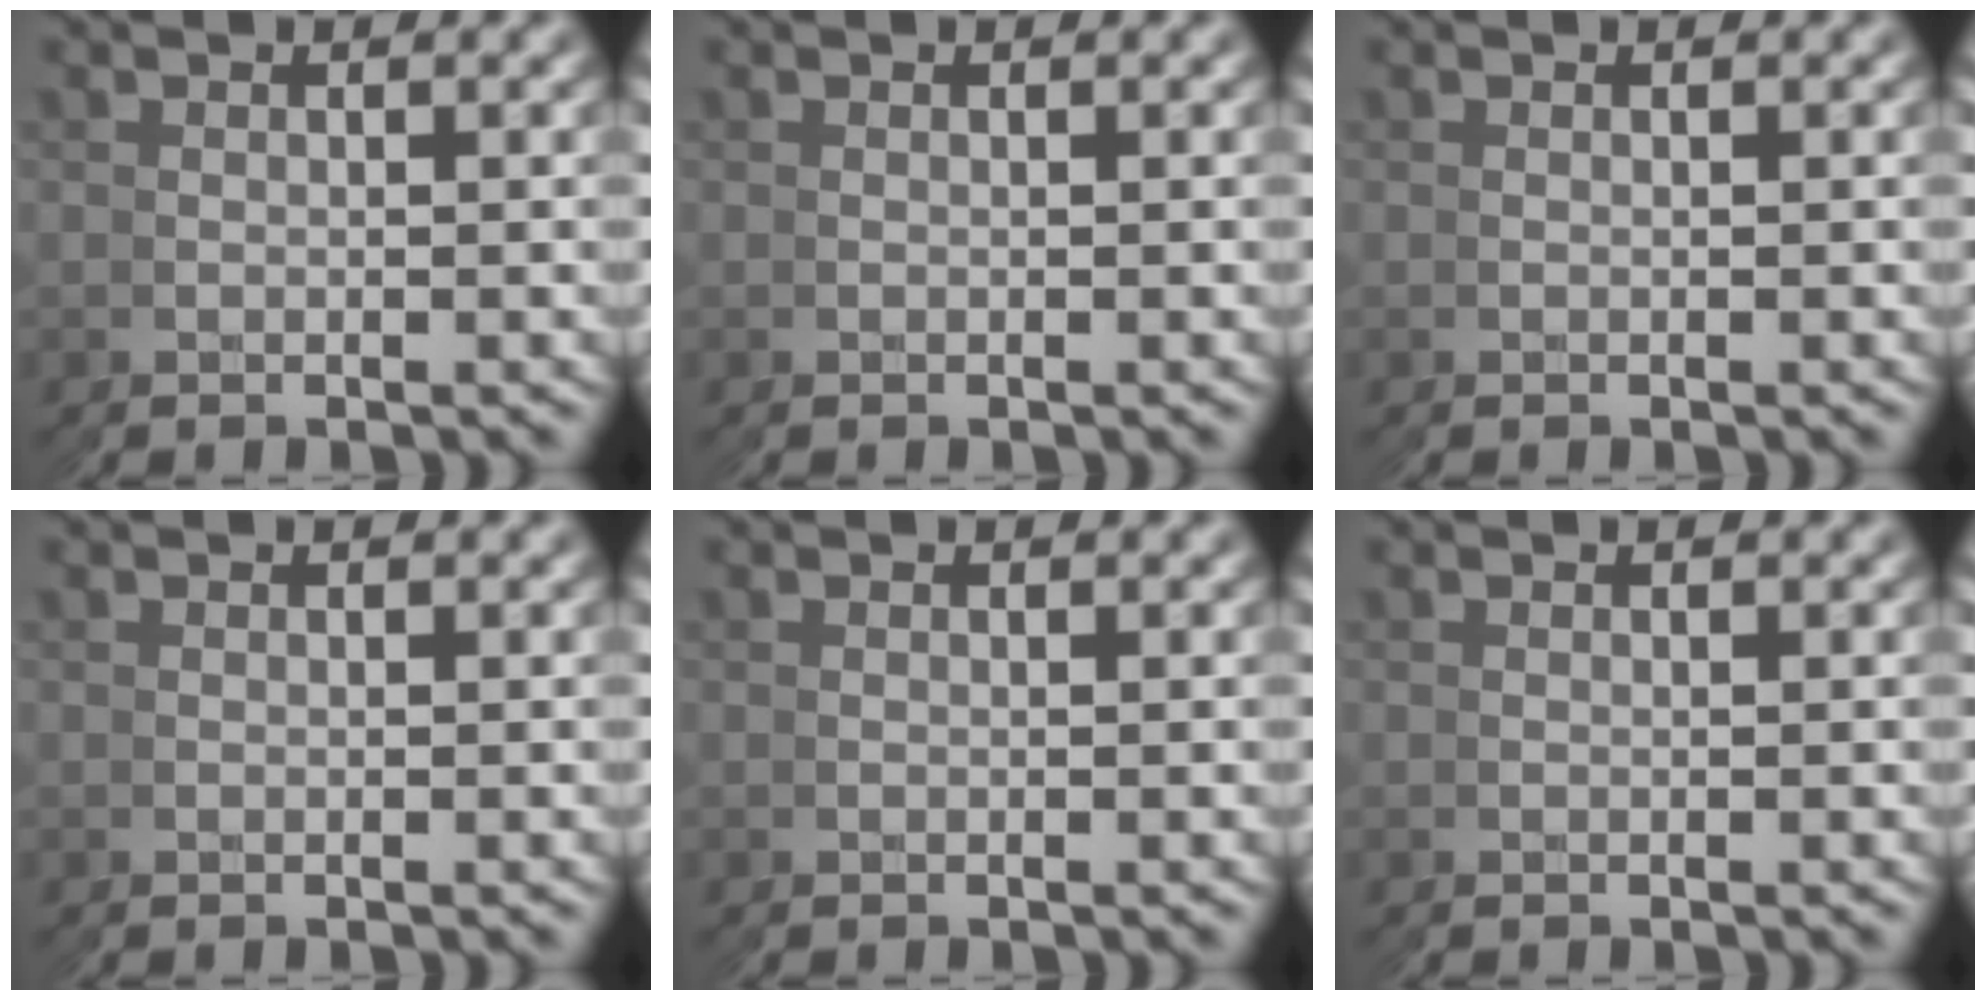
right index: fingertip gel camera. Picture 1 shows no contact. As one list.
[{"total": 0.0}, {"total": 0.0}, {"total": 0.0}, {"total": 0.0}, {"total": 0.0}]